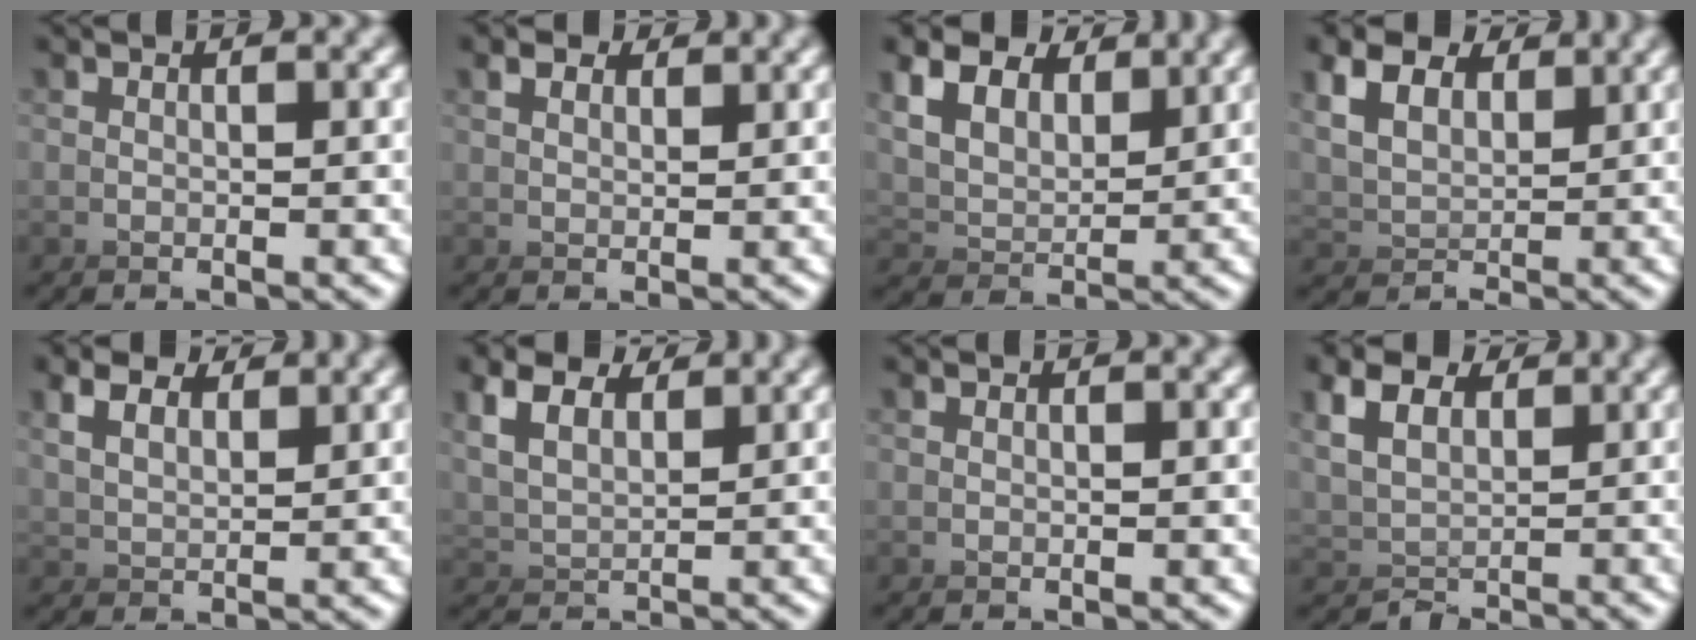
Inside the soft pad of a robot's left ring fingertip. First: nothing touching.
{"total": 1.2, "force": [0.7, -0.4, -0.9], "torque": [0.031, 0.007, 0.004]}
{"total": 5.0, "force": [3.5, -0.7, -3.5], "torque": [0.032, 0.027, 0.037]}
{"total": 3.3, "force": [2.5, 0.5, -2.1], "torque": [-0.005, 0.013, 0.023]}
{"total": 2.8, "force": [2.3, -0.5, -1.5], "torque": [0.001, 0.006, 0.030]}
{"total": 2.9, "force": [2.2, -0.2, -1.8], "torque": [-0.008, 0.007, 0.029]}
{"total": 0.0}
{"total": 1.9, "force": [1.1, 1.4, -0.7], "torque": [-0.012, 0.003, 0.007]}